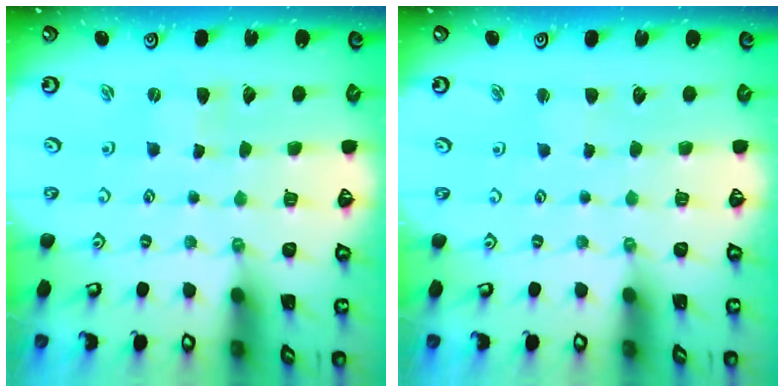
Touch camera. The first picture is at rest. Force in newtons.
{"total": 1.3, "press": 1.3, "slide": 0.2}